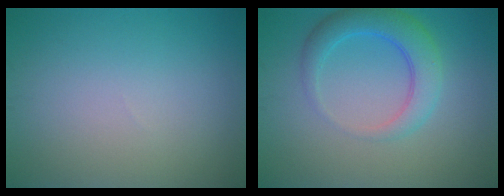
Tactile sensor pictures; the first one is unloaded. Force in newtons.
{"total": 4.3, "press": 4.3, "slide": 0.2}